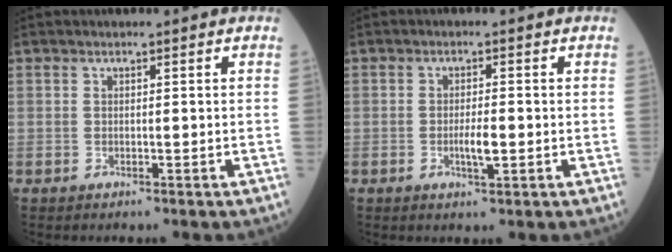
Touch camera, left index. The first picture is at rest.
{"total": 2.9, "force": [-0.6, 0.5, 2.8], "torque": [-0.054, -0.001, -0.009]}